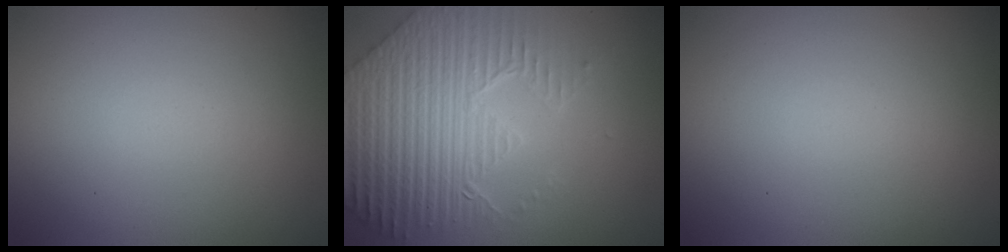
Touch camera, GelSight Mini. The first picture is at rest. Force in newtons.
{"total": 8.5, "press": 6.1, "slide": 5.8}
{"total": 0.0}